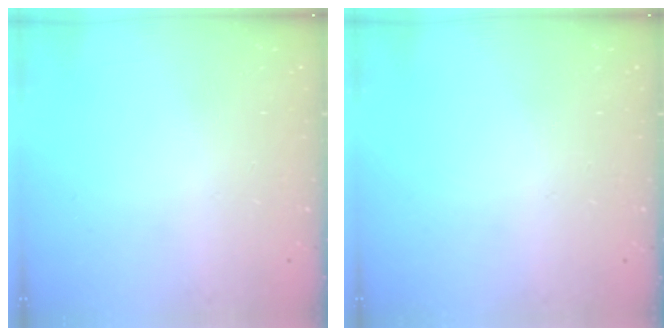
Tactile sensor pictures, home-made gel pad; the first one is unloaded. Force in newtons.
{"total": 0.0}